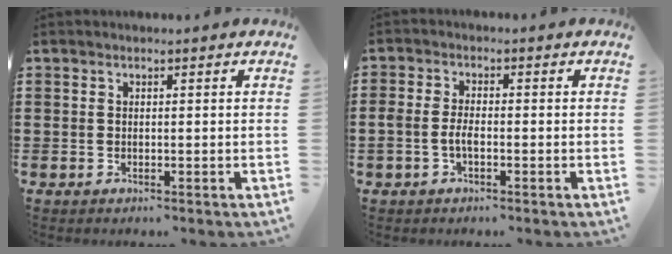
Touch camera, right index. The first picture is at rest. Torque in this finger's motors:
{"motor_torque": [0.20, 0.04, 0.12, 0.08]}